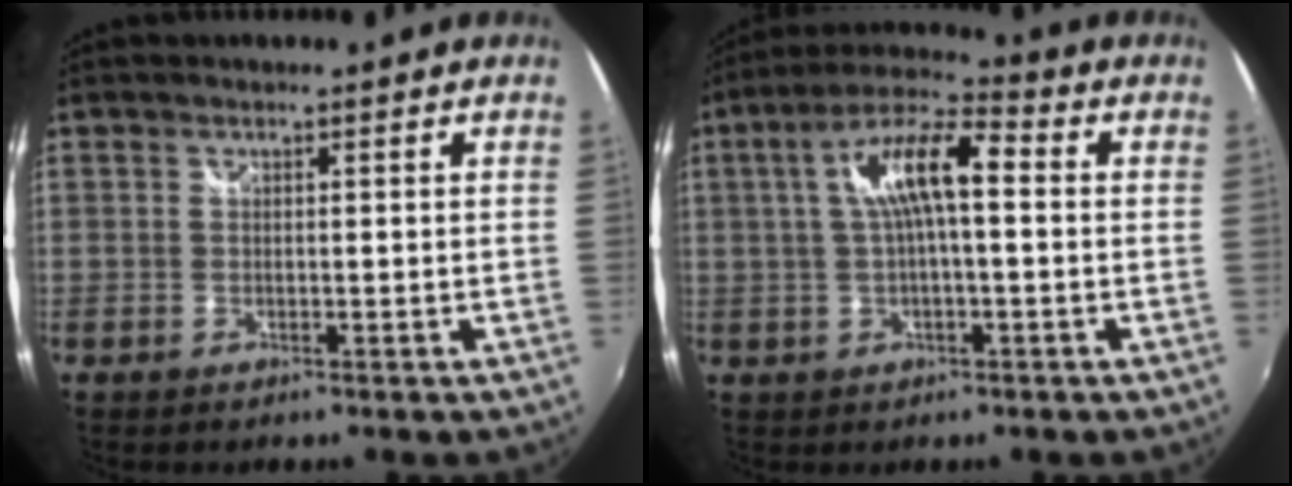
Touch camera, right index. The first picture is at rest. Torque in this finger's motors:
{"motor_torque": [0.94, -0.19, 0.68, 0.15]}